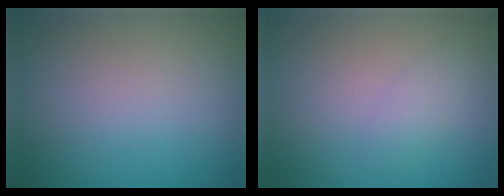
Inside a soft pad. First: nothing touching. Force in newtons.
{"total": 1.5, "press": 1.5, "slide": 0.1}